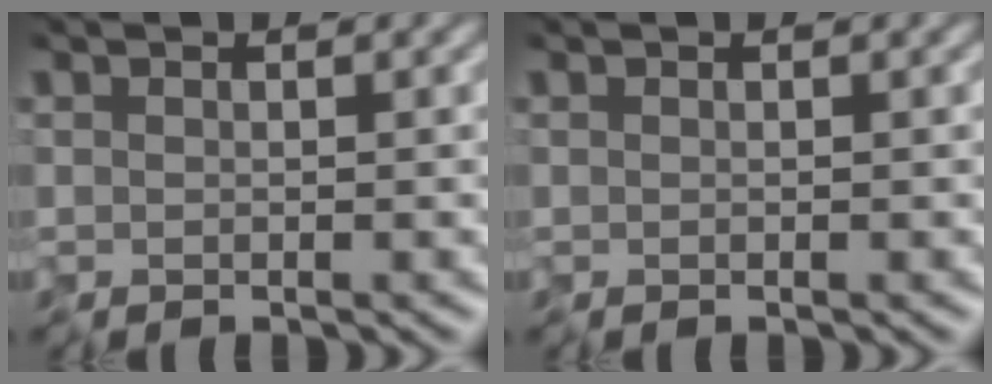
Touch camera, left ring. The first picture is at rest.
{"total": 0.0}